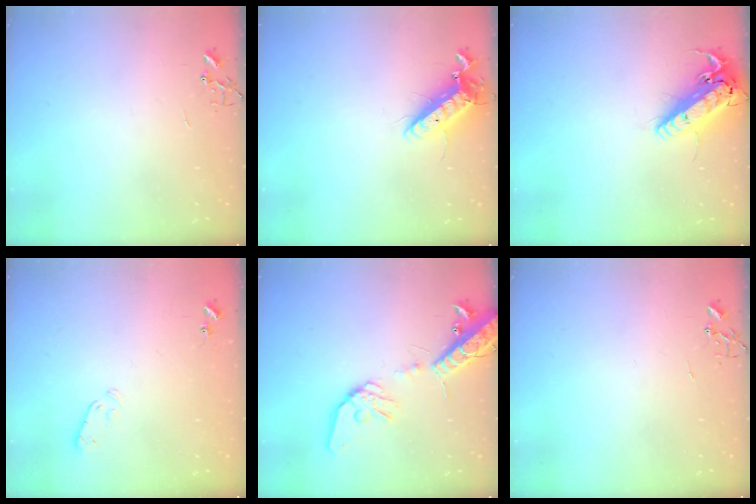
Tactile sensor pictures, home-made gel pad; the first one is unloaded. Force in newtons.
{"total": 12.9, "press": 12.7, "slide": 2.1}
{"total": 16.5, "press": 16.3, "slide": 3.0}
{"total": 3.8, "press": 3.7, "slide": 0.7}
{"total": 18.9, "press": 18.6, "slide": 3.4}
{"total": 0.0}